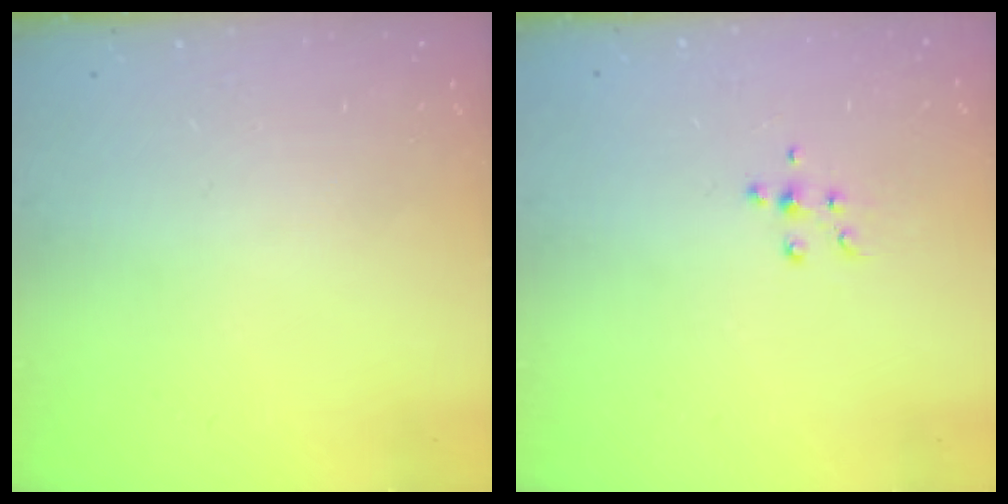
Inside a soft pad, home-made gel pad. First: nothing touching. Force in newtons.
{"total": 5.2, "press": 5.1, "slide": 0.9}